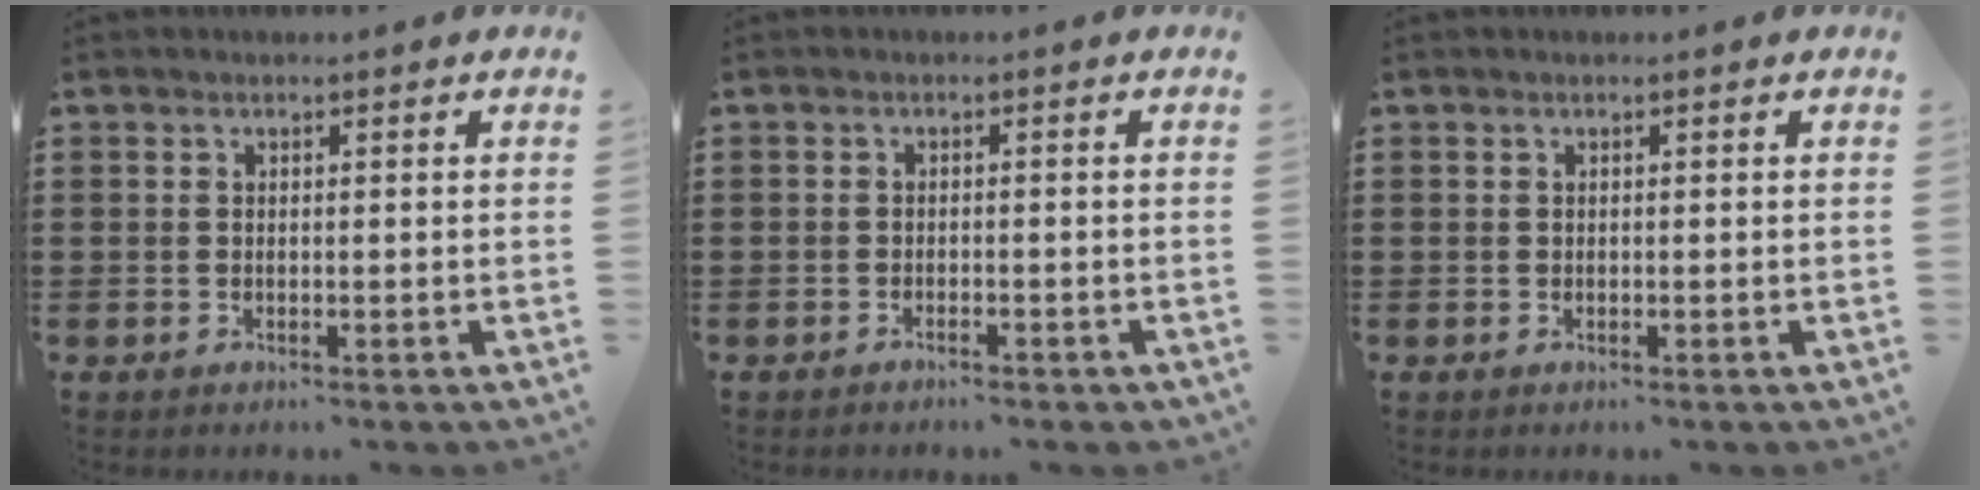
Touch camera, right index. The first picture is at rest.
{"total": 1.0, "force": [-1.0, 0.1, 0.4], "torque": [-0.011, -0.001, -0.019]}
{"total": 0.0}